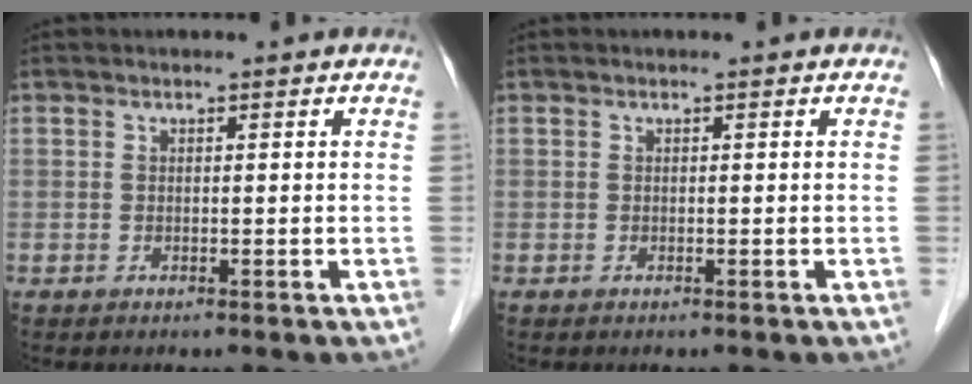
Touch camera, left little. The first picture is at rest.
{"total": 0.0}